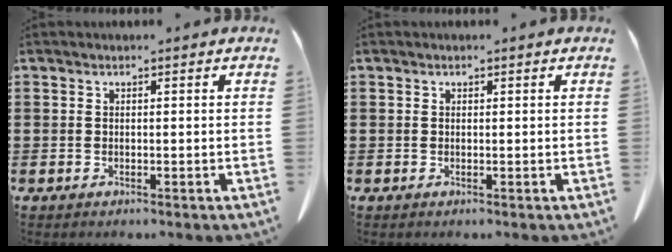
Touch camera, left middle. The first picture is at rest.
{"total": 0.0}